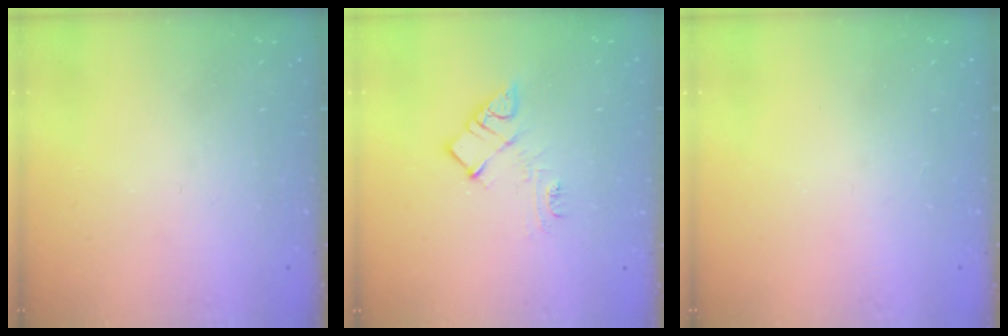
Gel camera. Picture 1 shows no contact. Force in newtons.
{"total": 9.3, "press": 9.3, "slide": 0.5}
{"total": 3.4, "press": 3.3, "slide": 0.5}